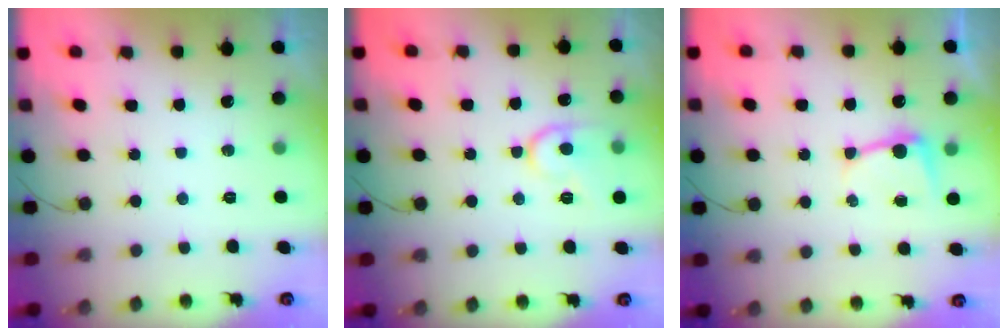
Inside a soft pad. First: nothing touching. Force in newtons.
{"total": 12.3, "press": 12.3, "slide": 1.0}
{"total": 5.2, "press": 5.2, "slide": 0.7}